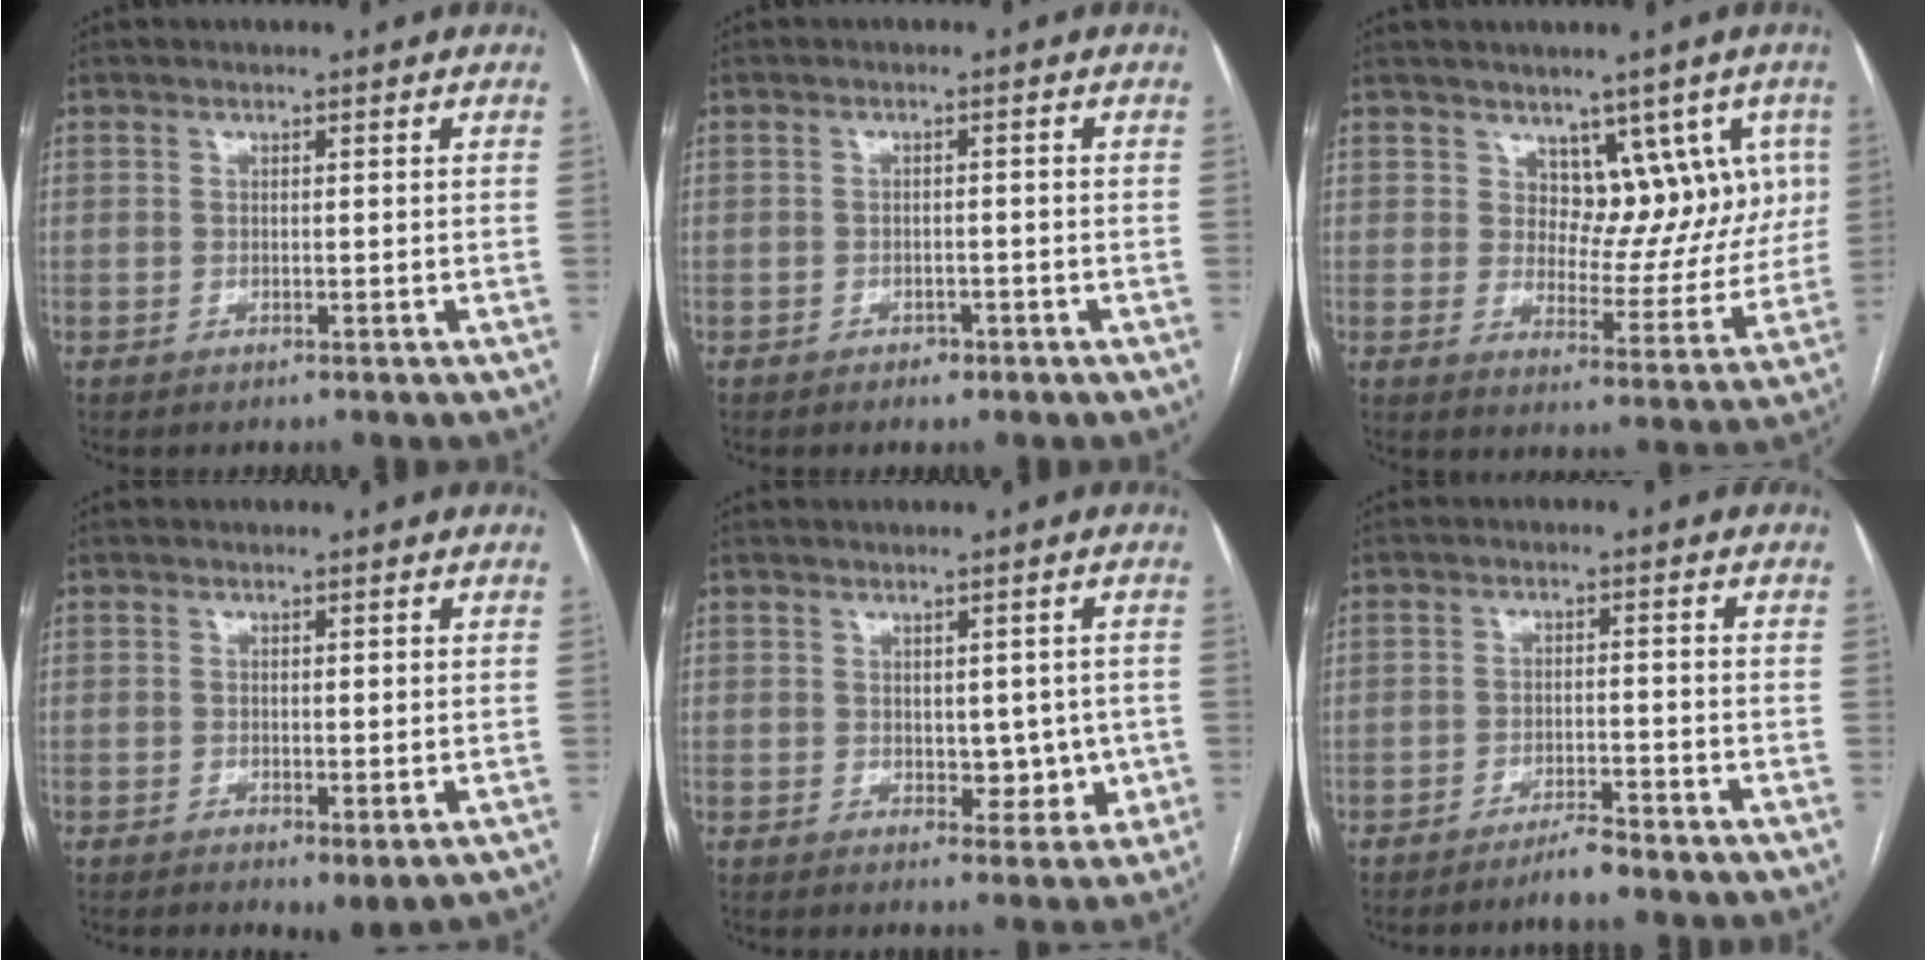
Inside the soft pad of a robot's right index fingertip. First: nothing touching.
{"total": 1.7, "force": [-1.1, 1.1, 0.7], "torque": [-0.010, 0.003, -0.013]}
{"total": 8.9, "force": [4.9, 5.8, 4.7], "torque": [-0.029, 0.009, 0.075]}
{"total": 2.7, "force": [-0.8, 1.1, 2.3], "torque": [-0.030, -0.006, -0.005]}
{"total": 4.9, "force": [-0.1, 3.2, 3.7], "torque": [-0.035, 0.002, 0.009]}
{"total": 3.3, "force": [-2.8, 0.1, 1.6], "torque": [-0.027, -0.003, -0.052]}